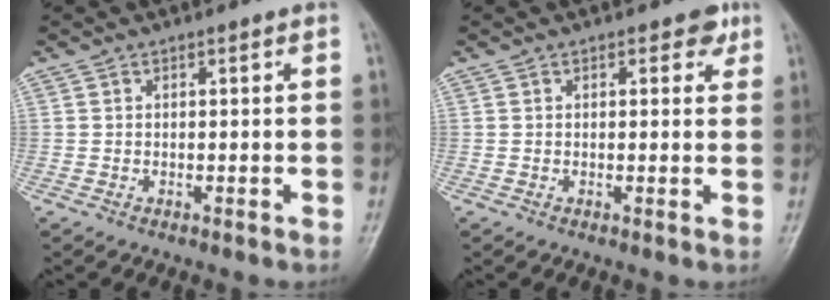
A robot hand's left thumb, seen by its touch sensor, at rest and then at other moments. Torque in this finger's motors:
{"motor_torque": [0.30, 0.18, 0.17, -0.28, 0.00]}